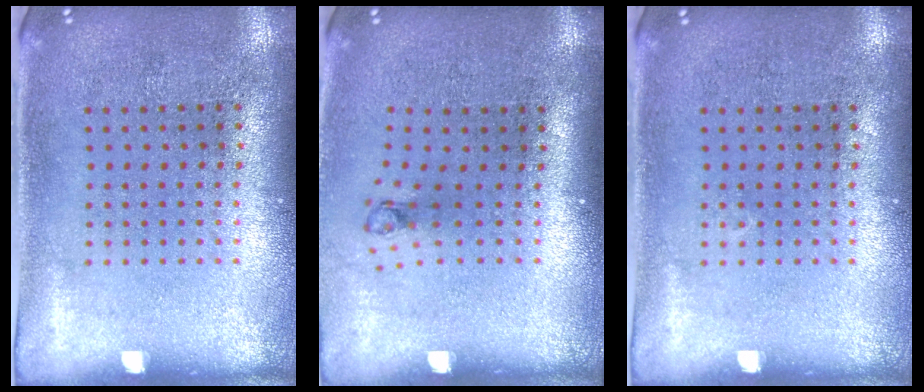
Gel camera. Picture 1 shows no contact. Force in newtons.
{"total": 0.8, "press": 0.3, "slide": 0.7}
{"total": 0.0}